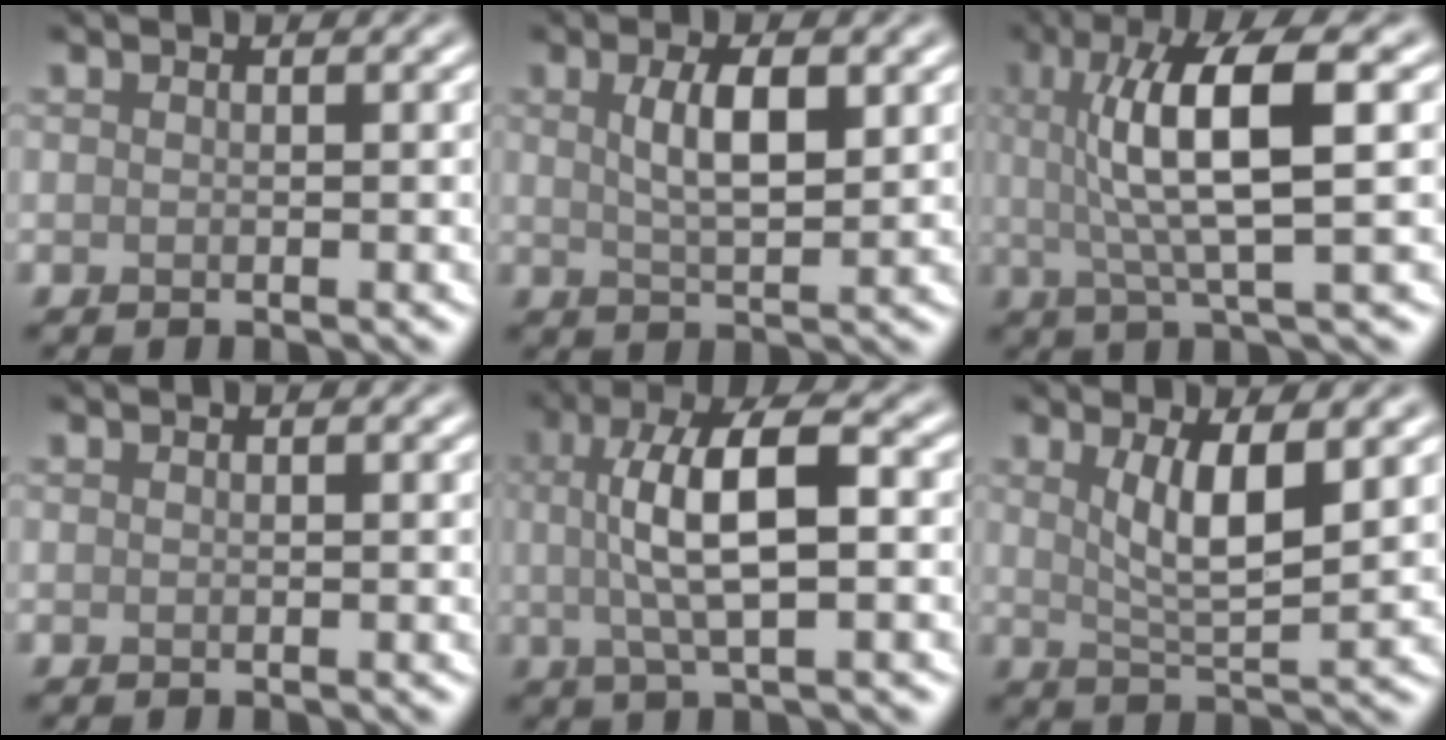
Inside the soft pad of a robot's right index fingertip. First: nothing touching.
{"total": 4.1, "force": [1.1, 1.4, 3.7], "torque": [-0.074, 0.001, 0.023]}
{"total": 8.1, "force": [1.4, 1.9, 7.8], "torque": [-0.133, 0.004, 0.026]}
{"total": 0.0}
{"total": 7.5, "force": [0.8, 2.3, 7.1], "torque": [-0.133, 0.009, 0.011]}
{"total": 4.8, "force": [1.6, 1.3, 4.4], "torque": [-0.081, -0.009, 0.031]}